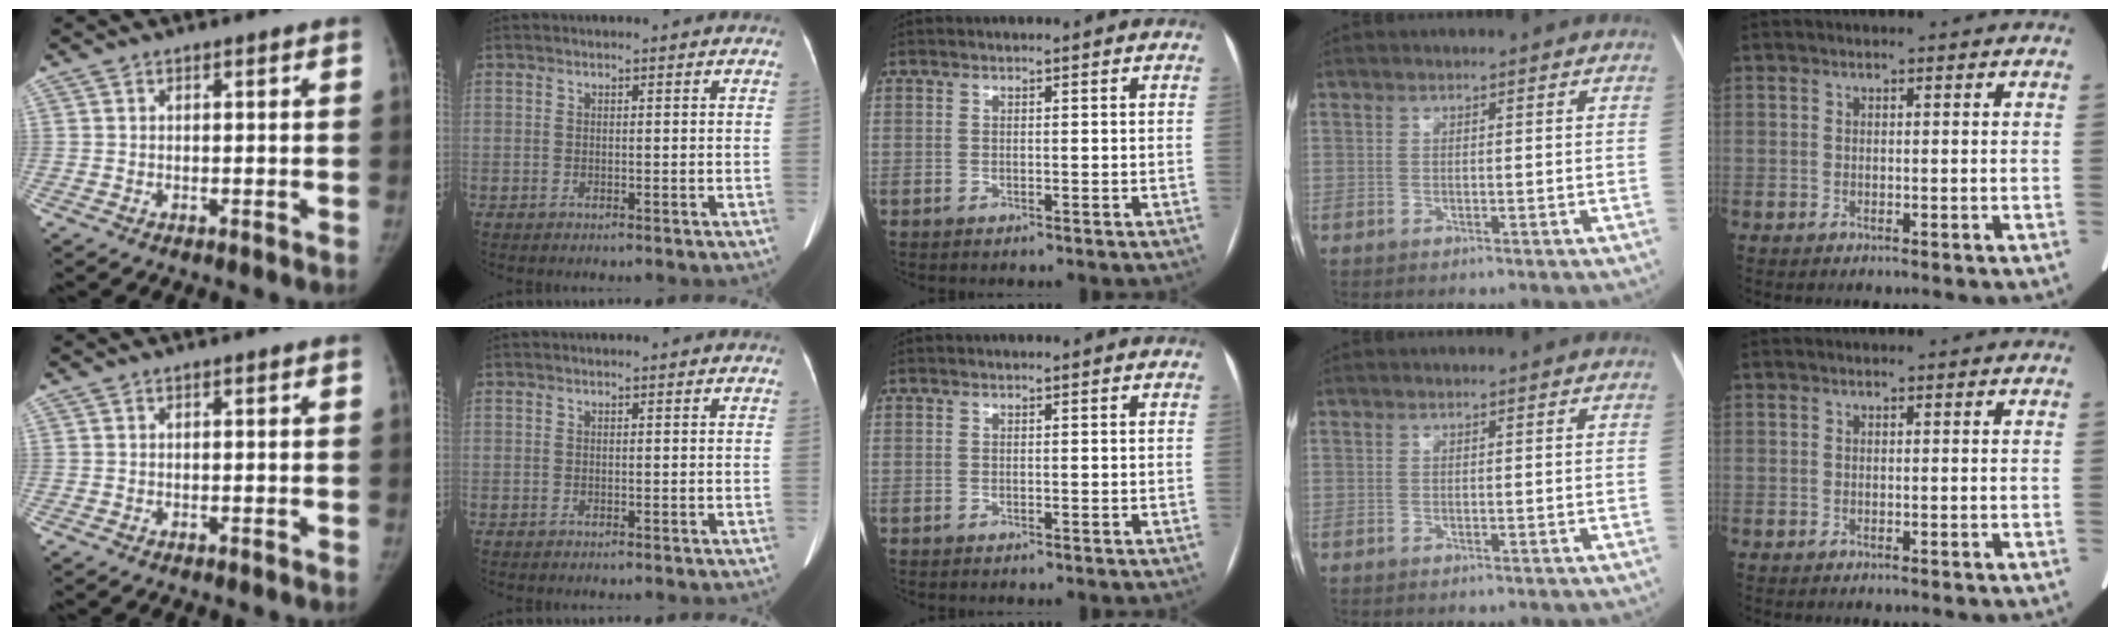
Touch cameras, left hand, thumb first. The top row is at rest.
{}